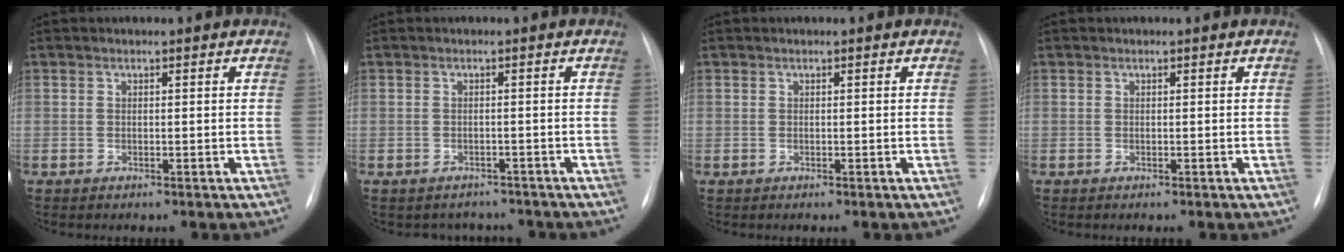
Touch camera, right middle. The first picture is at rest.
{"total": 3.8, "force": [-3.4, 1.8, -0.3], "torque": [0.004, 0.011, -0.041]}
{"total": 0.0}
{"total": 0.0}